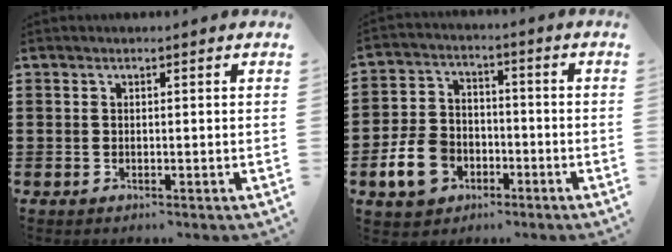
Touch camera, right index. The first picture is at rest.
{"total": 8.5, "force": [-3.5, 6.3, 4.5], "torque": [-0.122, 0.011, -0.068]}